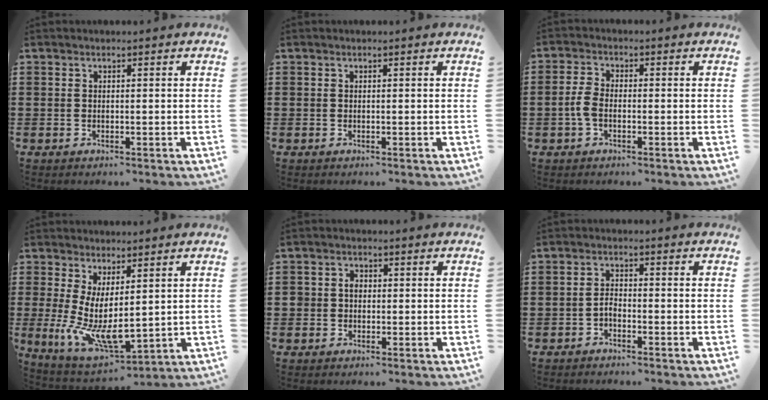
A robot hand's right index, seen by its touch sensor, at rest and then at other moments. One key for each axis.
{"total": 0.0}
{"total": 3.0, "fx": -1.0, "fy": 1.1, "fz": 2.6, "tx": -0.070, "ty": -0.008, "tz": -0.023}
{"total": 7.8, "fx": 0.6, "fy": 3.0, "fz": 7.1, "tx": -0.152, "ty": -0.043, "tz": 0.013}
{"total": 1.9, "fx": 0.0, "fy": 1.7, "fz": 0.9, "tx": -0.022, "ty": 0.009, "tz": -0.001}
{"total": 1.8, "fx": -1.3, "fy": 0.8, "fz": 1.0, "tx": -0.023, "ty": 0.002, "tz": -0.026}